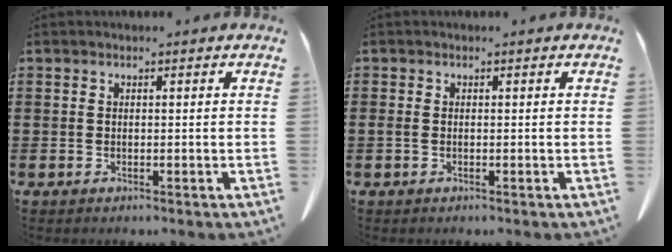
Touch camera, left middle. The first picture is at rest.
{"total": 0.6, "force": [-0.2, 0.2, 0.6], "torque": [-0.014, -0.001, -0.004]}